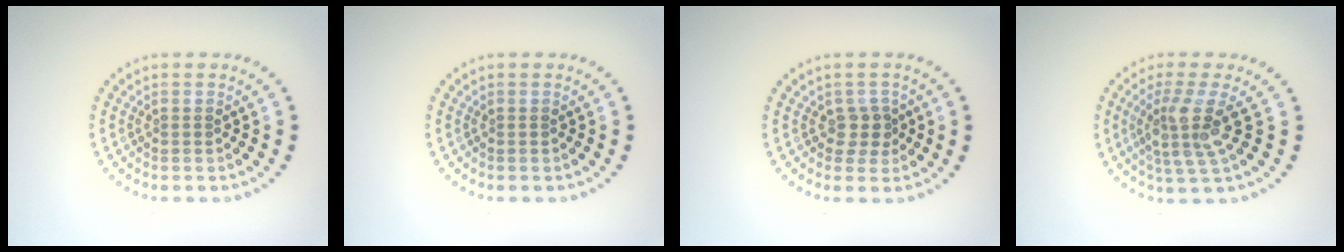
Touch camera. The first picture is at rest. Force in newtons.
{"total": 0.0}
{"total": 1.8, "press": 1.4, "slide": 1.0}
{"total": 3.8, "press": 2.9, "slide": 2.5}